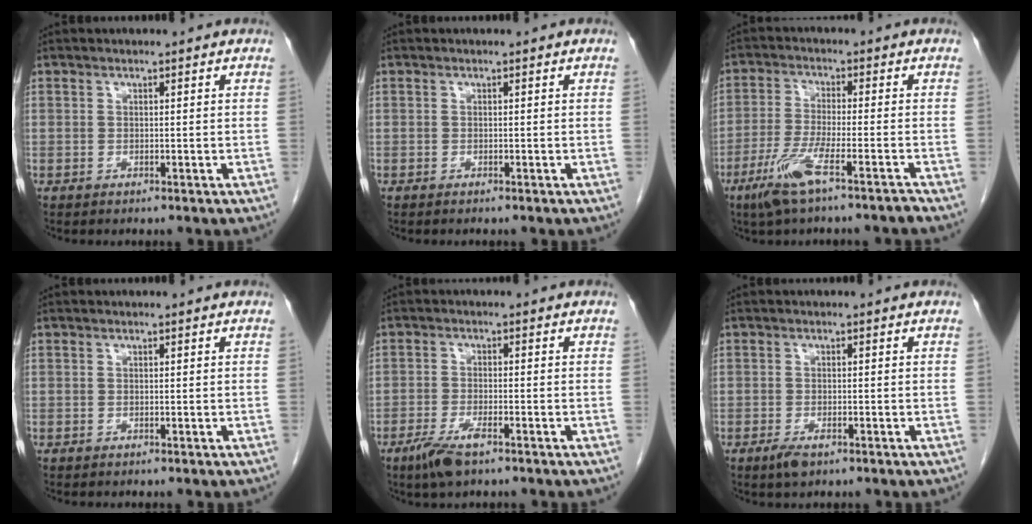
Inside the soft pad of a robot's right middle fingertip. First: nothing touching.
{"total": 0.5, "force": [-0.5, 0.1, 0.2], "torque": [-0.008, -0.001, -0.007]}
{"total": 7.8, "force": [-5.1, 0.2, 5.9], "torque": [-0.120, -0.015, -0.098]}
{"total": 0.0}
{"total": 4.7, "force": [-3.1, 1.0, 3.4], "torque": [-0.077, -0.008, -0.055]}
{"total": 2.3, "force": [-1.4, 0.8, 1.6], "torque": [-0.034, -0.002, -0.022]}